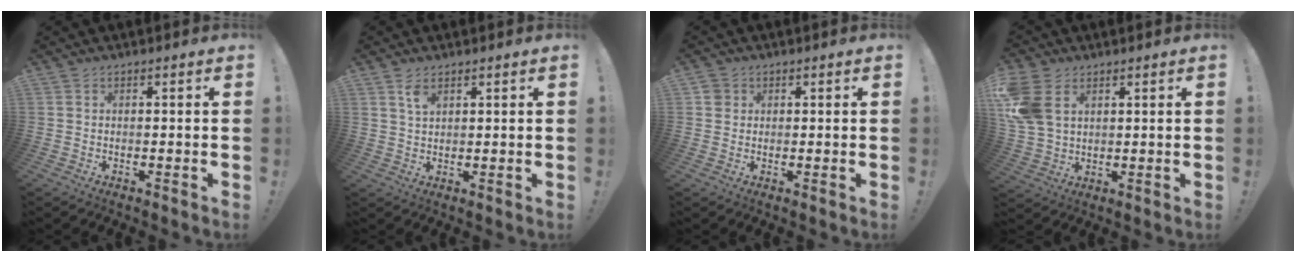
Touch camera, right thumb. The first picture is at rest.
{"total": 3.6, "force": [2.2, 1.6, 2.3], "torque": [-0.035, -0.012, 0.036]}
{"total": 2.1, "force": [0.9, 1.8, 0.6], "torque": [-0.005, 0.001, 0.015]}
{"total": 11.3, "force": [3.8, 7.9, 7.1], "torque": [-0.153, -0.003, 0.079]}